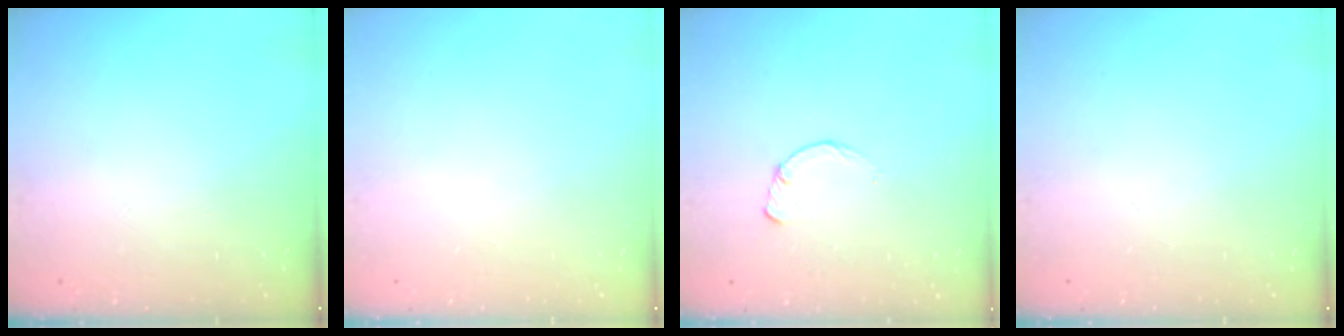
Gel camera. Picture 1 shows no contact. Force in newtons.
{"total": 0.0}
{"total": 2.2, "press": 2.2, "slide": 0.3}
{"total": 0.0}